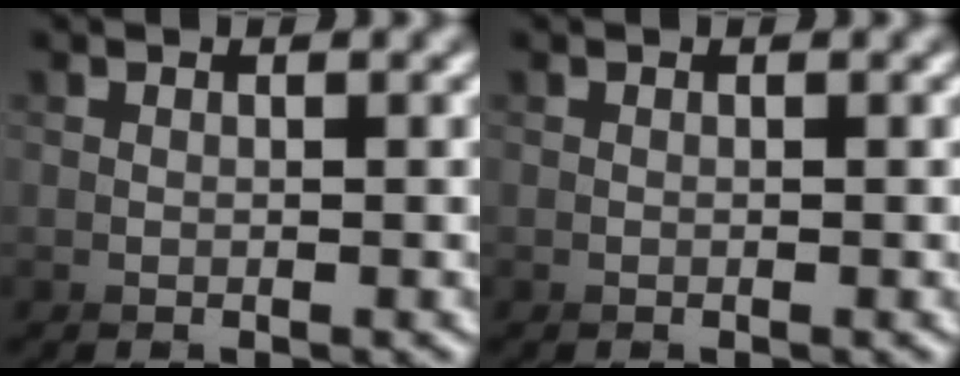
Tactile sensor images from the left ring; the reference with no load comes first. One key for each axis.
{"total": 0.0}